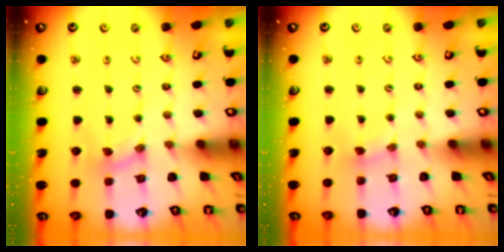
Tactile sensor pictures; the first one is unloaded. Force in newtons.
{"total": 1.0, "press": 1.0, "slide": 0.2}